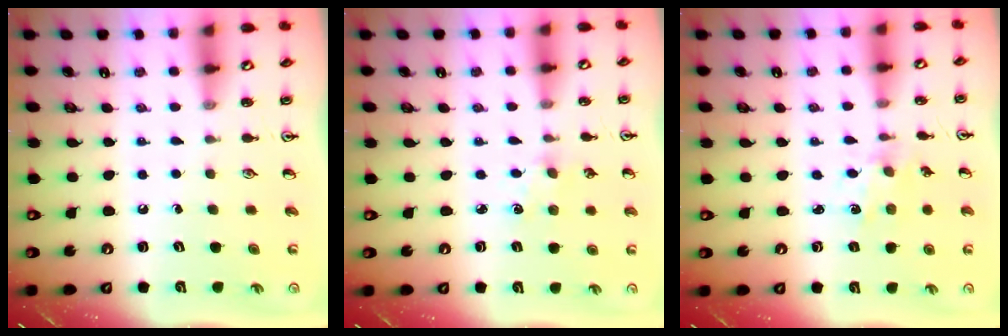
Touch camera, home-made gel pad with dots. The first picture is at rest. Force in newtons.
{"total": 2.5, "press": 2.5, "slide": 0.4}
{"total": 1.5, "press": 1.5, "slide": 0.1}